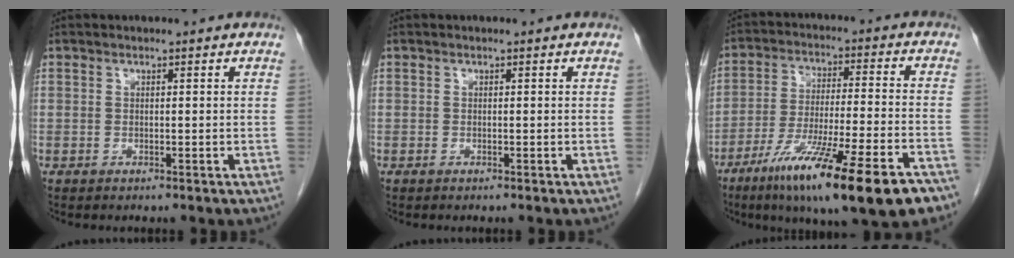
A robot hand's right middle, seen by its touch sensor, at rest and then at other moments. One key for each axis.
{"total": 0.0}
{"total": 21.4, "fx": -13.4, "fy": 1.9, "fz": 16.5, "tx": -0.219, "ty": -0.045, "tz": -0.217}